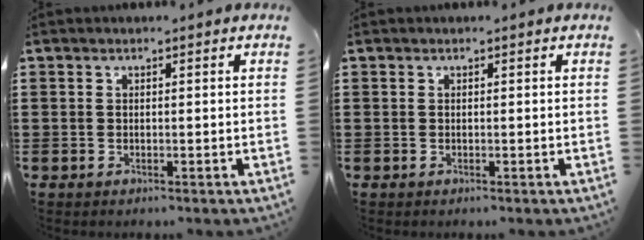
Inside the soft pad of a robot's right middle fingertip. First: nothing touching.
{"total": 0.0}